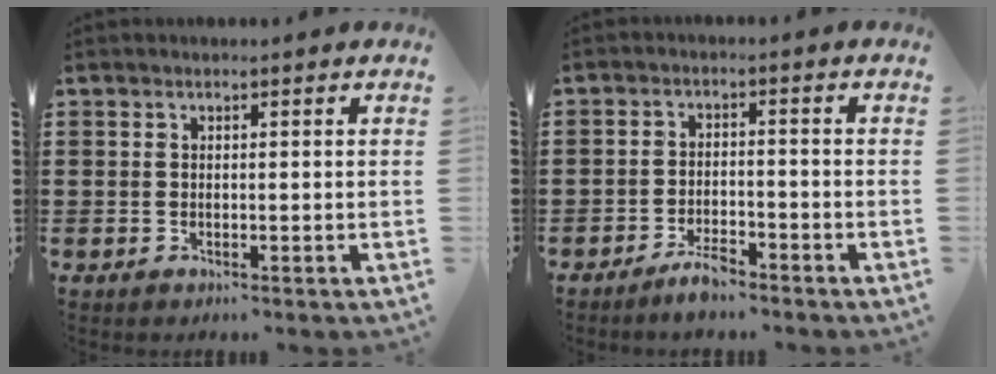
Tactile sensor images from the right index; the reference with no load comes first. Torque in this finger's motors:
{"motor_torque": [1.58, -0.56, 0.18, 0.03]}